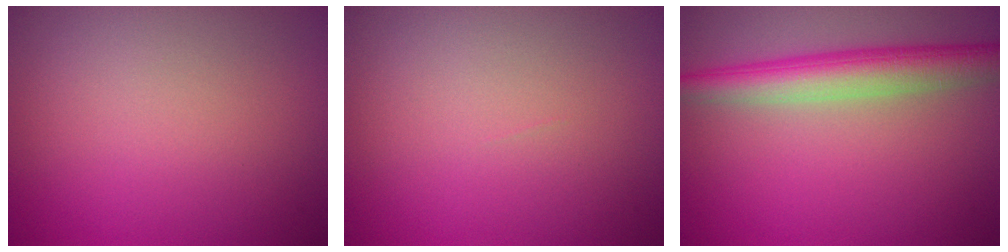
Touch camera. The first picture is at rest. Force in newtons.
{"total": 0.0}
{"total": 5.1, "press": 5.1, "slide": 0.2}